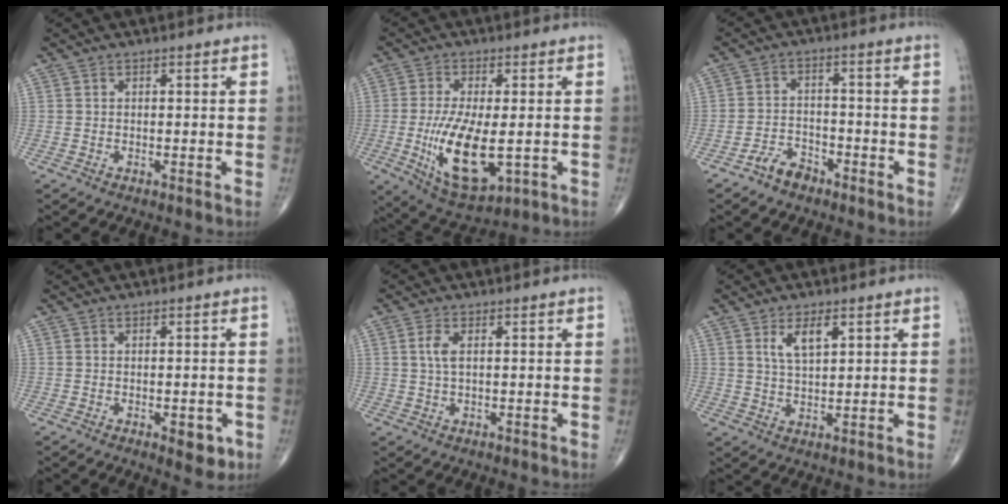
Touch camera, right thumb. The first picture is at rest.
{"total": 13.6, "force": [-2.2, 5.6, 12.2], "torque": [-0.223, -0.023, -0.023]}
{"total": 4.5, "force": [-3.3, 2.4, 1.7], "torque": [-0.022, 0.024, -0.062]}
{"total": 3.8, "force": [-1.3, 1.8, 3.0], "torque": [-0.024, -0.003, -0.011]}
{"total": 2.7, "force": [0.7, 1.0, 2.4], "torque": [-0.060, 0.003, 0.016]}
{"total": 5.2, "force": [2.5, 2.1, 4.1], "torque": [-0.071, -0.014, 0.049]}